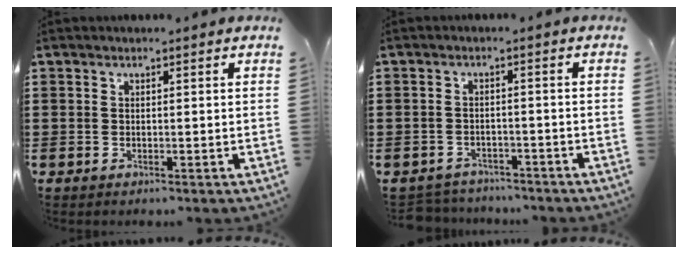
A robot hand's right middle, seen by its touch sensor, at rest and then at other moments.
{"total": 2.7, "force": [-2.6, 0.6, -0.3], "torque": [-0.004, 0.001, -0.059]}